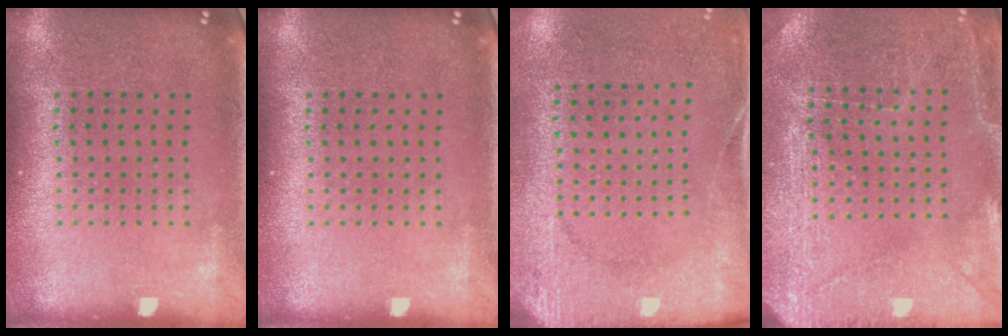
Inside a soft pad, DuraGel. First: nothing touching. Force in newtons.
{"total": 0.0}
{"total": 2.7, "press": 2.1, "slide": 1.6}
{"total": 2.8, "press": 2.8, "slide": 0.4}